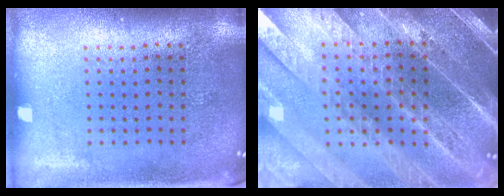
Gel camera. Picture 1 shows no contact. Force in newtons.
{"total": 5.2, "press": 4.4, "slide": 2.6}